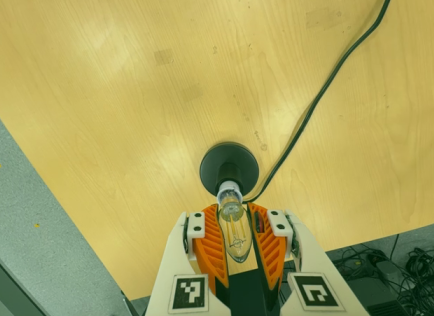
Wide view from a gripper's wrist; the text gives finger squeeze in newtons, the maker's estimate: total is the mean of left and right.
{"total": 23.9, "left": 26.2, "right": 21.6}